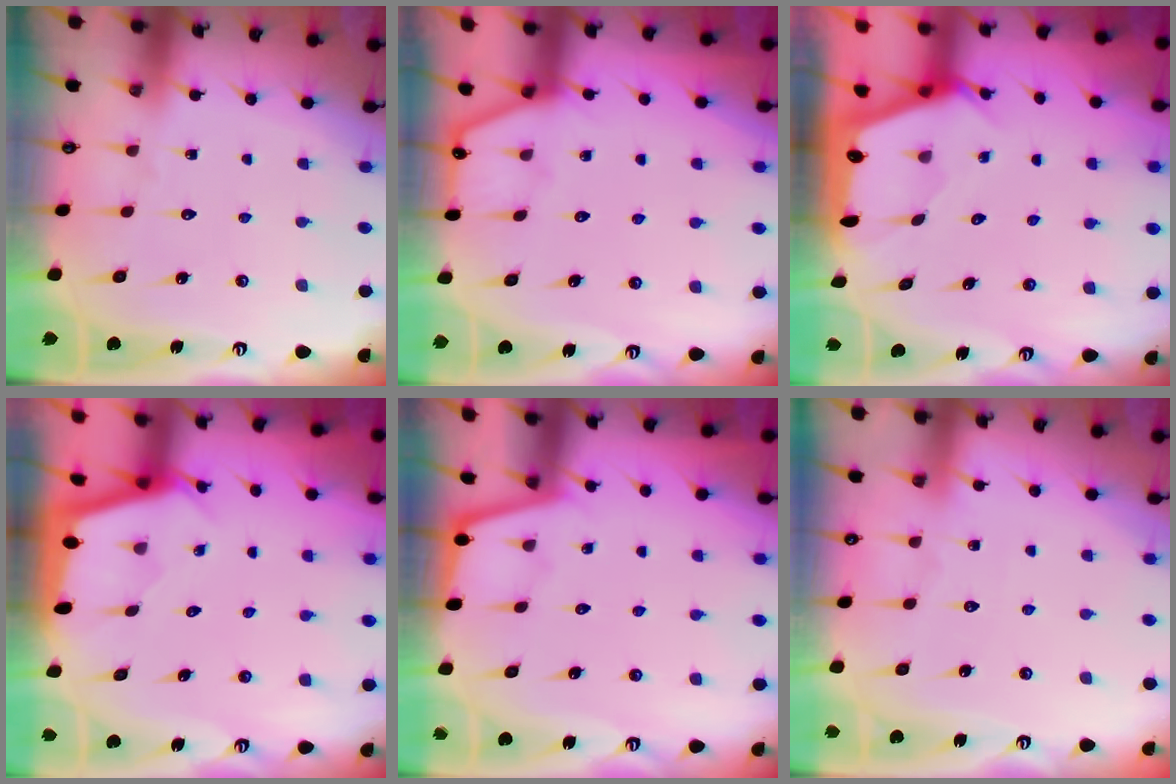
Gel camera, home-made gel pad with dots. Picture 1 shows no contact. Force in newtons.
{"total": 2.5, "press": 2.4, "slide": 0.3}
{"total": 2.5, "press": 2.5, "slide": 0.3}
{"total": 2.3, "press": 2.3, "slide": 0.1}
{"total": 1.7, "press": 1.7, "slide": 0.3}
{"total": 5.0, "press": 5.0, "slide": 0.6}